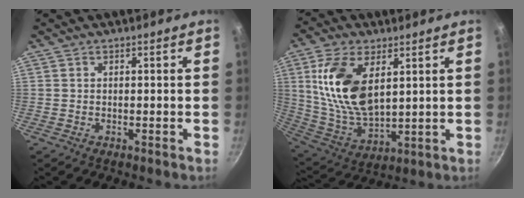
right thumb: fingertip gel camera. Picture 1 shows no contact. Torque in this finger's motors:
{"motor_torque": [-0.62, 1.95, 1.74, 0.85, 0.40]}